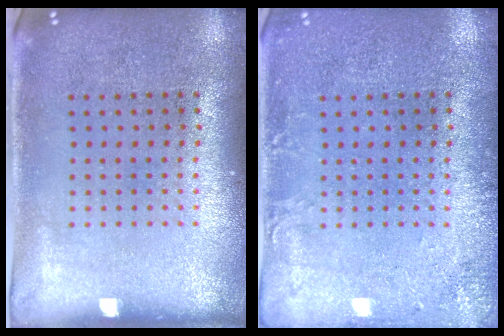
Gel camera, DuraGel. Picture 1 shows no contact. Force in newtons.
{"total": 1.9, "press": 1.9, "slide": 0.2}